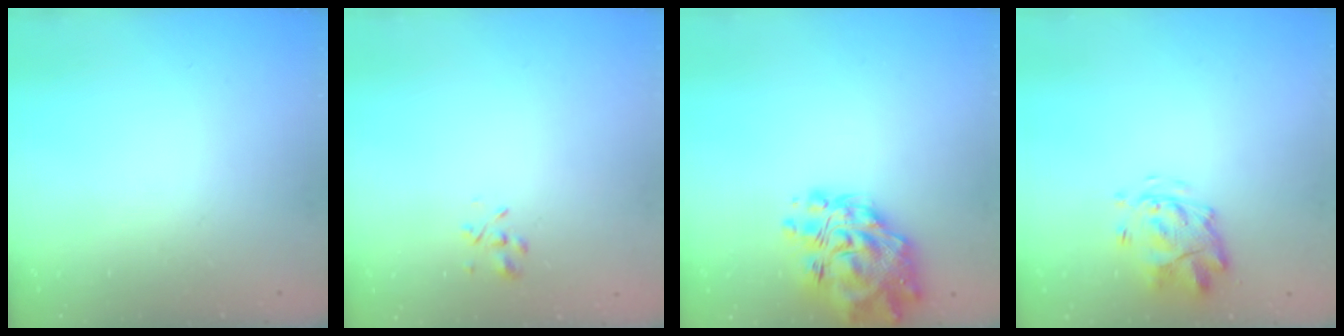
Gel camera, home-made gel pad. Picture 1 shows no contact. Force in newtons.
{"total": 2.6, "press": 2.4, "slide": 1.0}
{"total": 14.5, "press": 13.6, "slide": 4.9}
{"total": 3.8, "press": 3.5, "slide": 1.6}